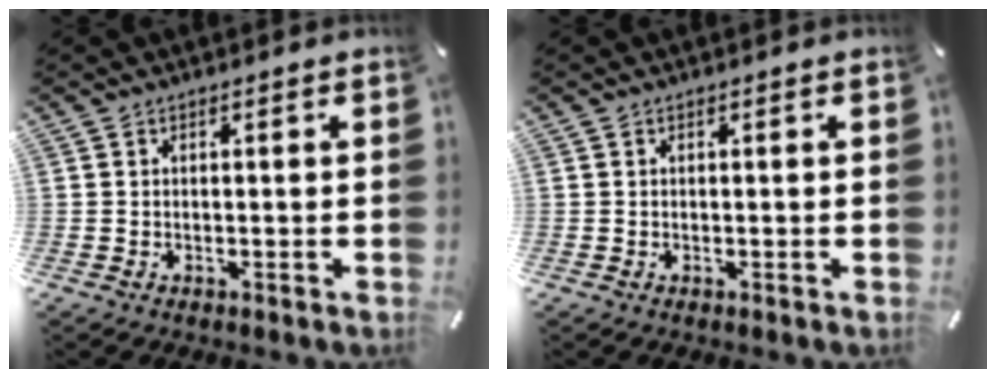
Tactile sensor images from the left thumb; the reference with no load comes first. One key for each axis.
{"total": 0.0}